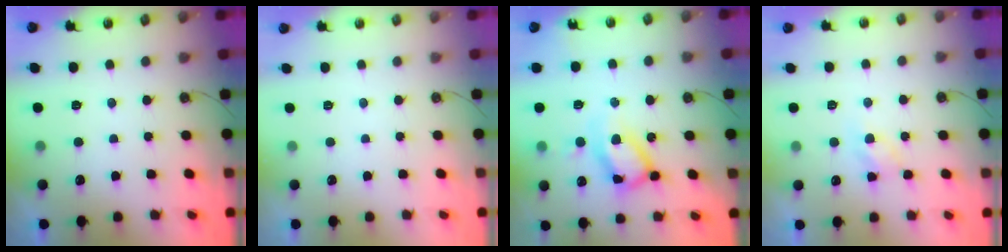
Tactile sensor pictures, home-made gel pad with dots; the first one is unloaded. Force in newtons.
{"total": 0.0}
{"total": 13.0, "press": 12.9, "slide": 1.2}
{"total": 5.0, "press": 4.9, "slide": 0.7}